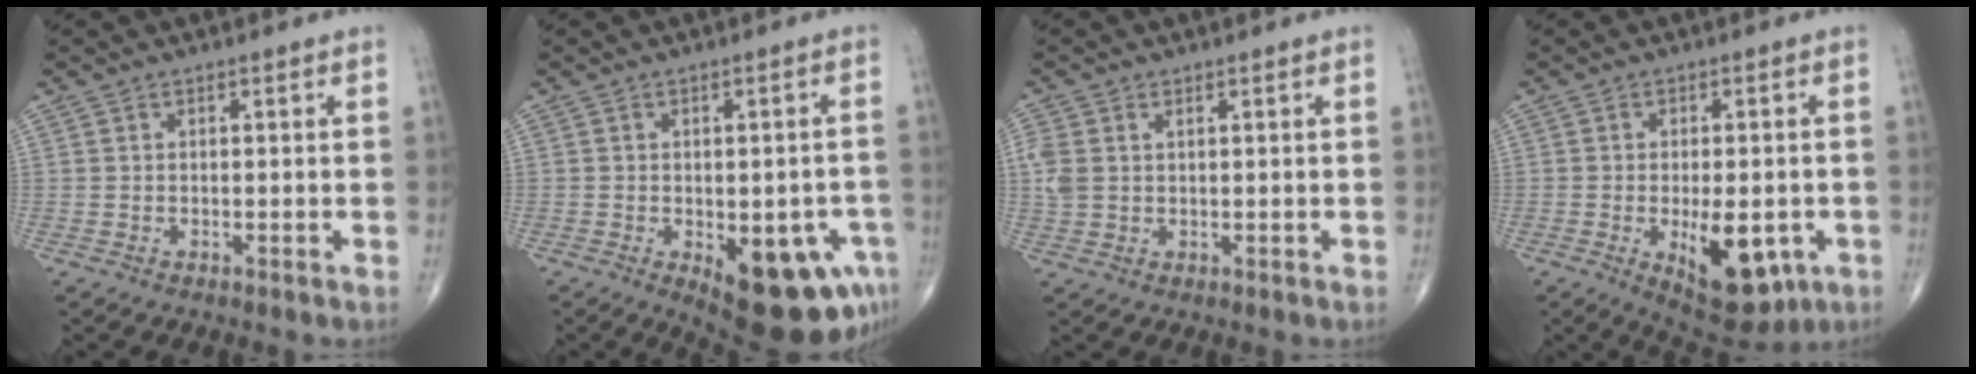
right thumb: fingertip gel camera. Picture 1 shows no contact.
{"total": 15.6, "force": [-6.1, 6.8, 12.7], "torque": [-0.116, 0.012, -0.061]}
{"total": 4.3, "force": [1.0, 3.0, 2.9], "torque": [-0.081, 0.007, 0.022]}
{"total": 12.7, "force": [-3.8, 6.0, 10.6], "torque": [-0.130, -0.005, -0.039]}